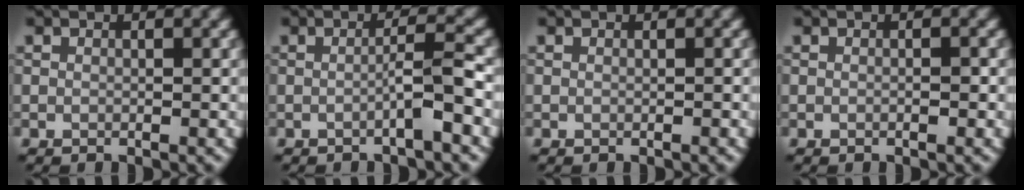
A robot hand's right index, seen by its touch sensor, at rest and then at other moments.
{"total": 2.6, "force": [-1.0, 0.1, 2.4], "torque": [-0.038, 0.015, -0.025]}
{"total": 0.0}
{"total": 0.7, "force": [-0.2, 0.0, 0.7], "torque": [-0.013, 0.002, -0.004]}